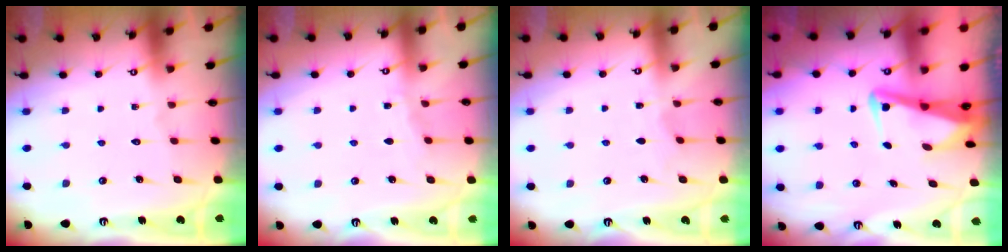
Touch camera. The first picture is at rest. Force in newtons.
{"total": 3.3, "press": 3.3, "slide": 0.4}
{"total": 2.7, "press": 2.7, "slide": 0.2}
{"total": 3.7, "press": 3.5, "slide": 1.0}